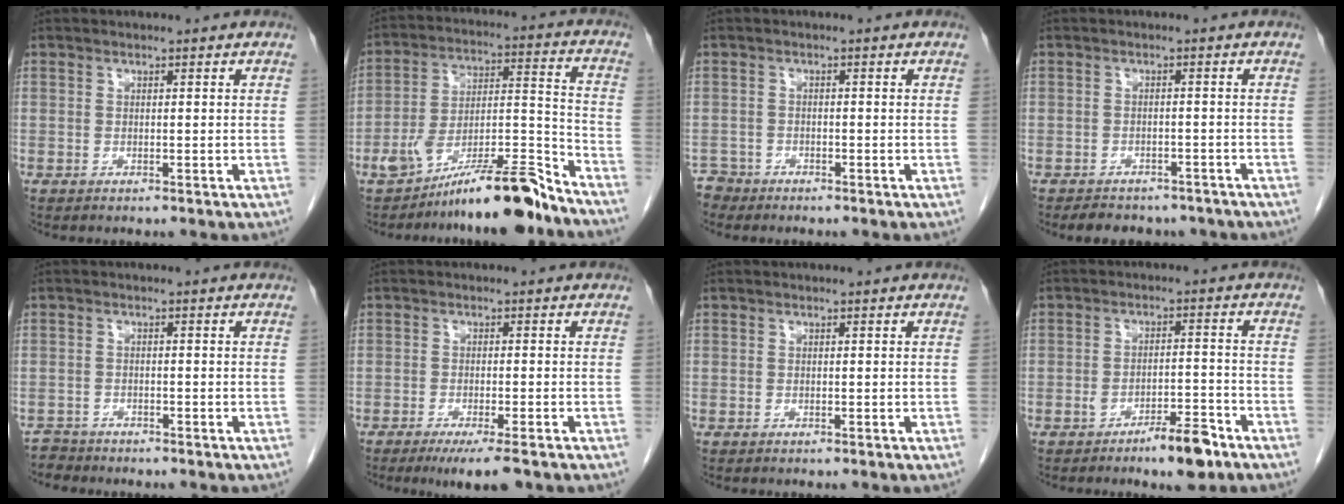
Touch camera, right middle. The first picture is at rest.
{"total": 15.0, "force": [-12.0, 1.1, 8.8], "torque": [-0.141, 0.024, -0.199]}
{"total": 2.4, "force": [-2.1, 0.9, -0.8], "torque": [0.014, -0.001, -0.042]}
{"total": 8.4, "force": [-7.1, 3.7, 2.4], "torque": [-0.035, 0.006, -0.080]}
{"total": 2.2, "force": [-2.0, 0.5, -0.8], "torque": [0.015, -0.005, -0.039]}
{"total": 5.7, "force": [-4.0, 0.4, 4.0], "torque": [-0.055, -0.014, -0.058]}
{"total": 0.0}
{"total": 6.0, "force": [-4.2, 1.4, 4.2], "torque": [-0.059, 0.003, -0.062]}